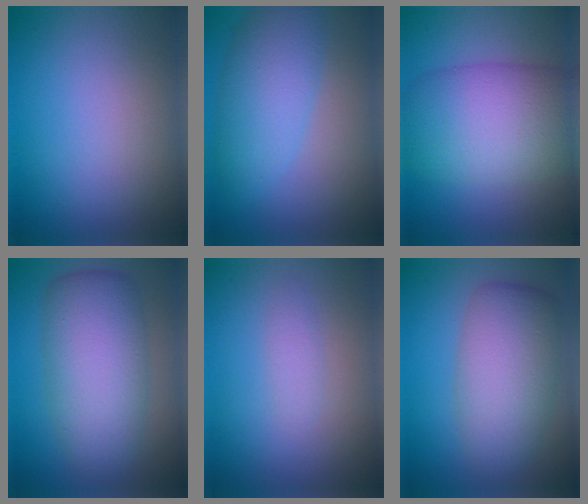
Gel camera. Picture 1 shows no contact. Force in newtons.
{"total": 5.4, "press": 5.4, "slide": 0.2}
{"total": 10.3, "press": 10.3, "slide": 0.5}
{"total": 8.0, "press": 8.0, "slide": 0.4}
{"total": 1.1, "press": 1.1, "slide": 0.1}
{"total": 7.0, "press": 6.9, "slide": 0.4}